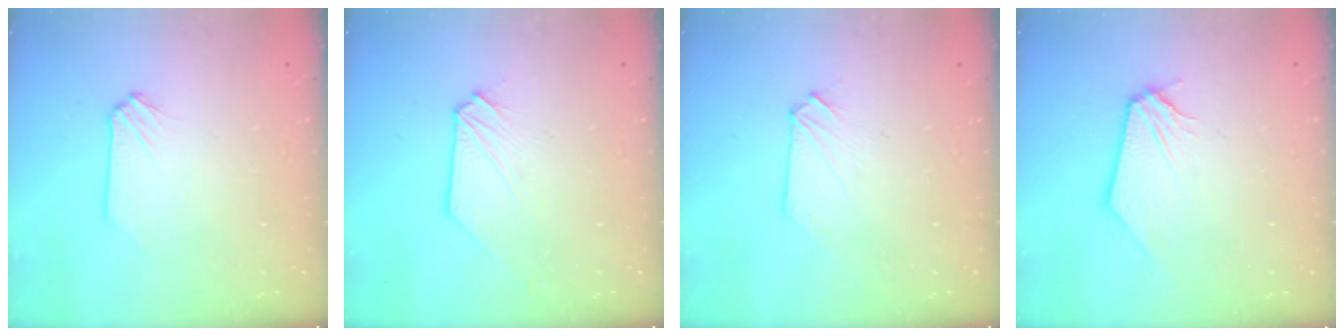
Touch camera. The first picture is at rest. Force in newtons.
{"total": 0.5, "press": 0.5, "slide": 0.0}
{"total": 0.8, "press": 0.8, "slide": 0.2}
{"total": 0.0}